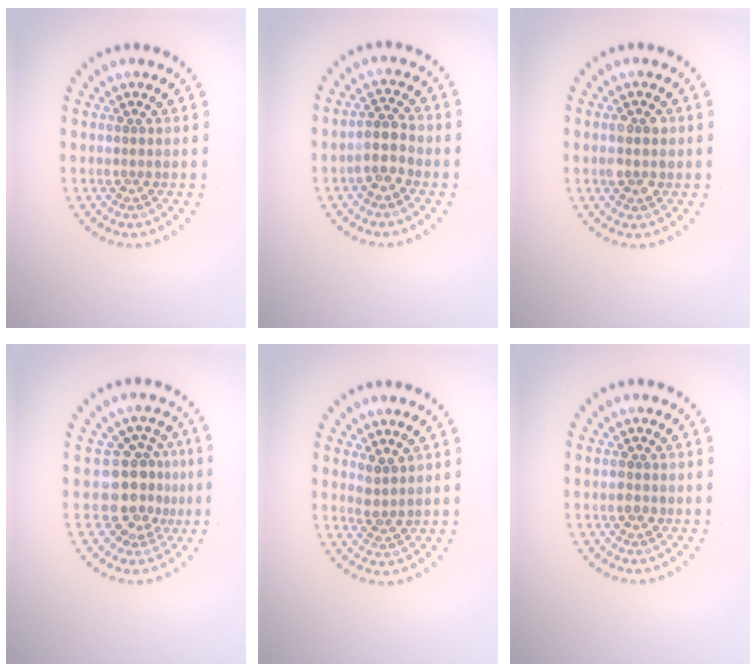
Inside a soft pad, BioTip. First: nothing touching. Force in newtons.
{"total": 2.6, "press": 2.2, "slide": 1.3}
{"total": 2.4, "press": 2.4, "slide": 0.2}
{"total": 4.0, "press": 3.3, "slide": 2.2}
{"total": 1.7, "press": 1.4, "slide": 0.9}
{"total": 1.0, "press": 1.0, "slide": 0.0}